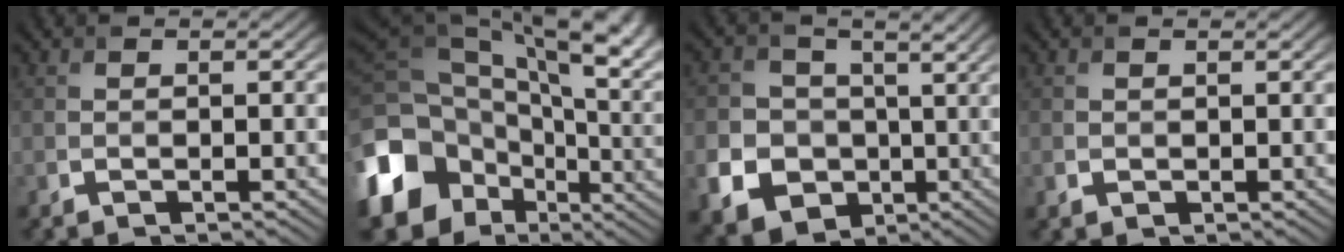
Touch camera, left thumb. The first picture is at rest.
{"total": 20.2, "force": [0.1, 15.5, 13.0], "torque": [-0.287, -0.032, 0.026]}
{"total": 8.6, "force": [-1.3, 7.5, 3.9], "torque": [-0.103, -0.025, -0.034]}
{"total": 0.8, "force": [0.2, 0.7, 0.2], "torque": [-0.009, -0.005, 0.006]}